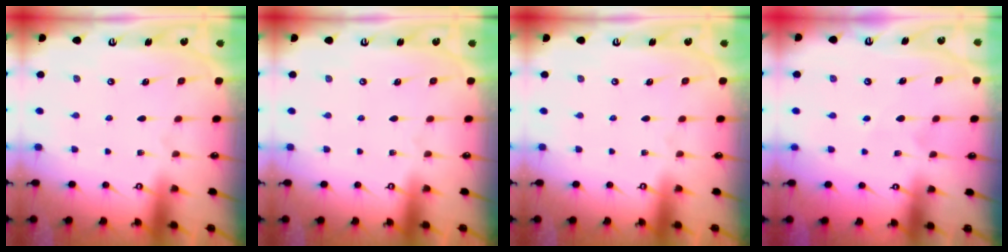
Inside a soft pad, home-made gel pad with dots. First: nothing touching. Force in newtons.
{"total": 0.0}
{"total": 0.0}
{"total": 4.3, "press": 4.1, "slide": 1.1}